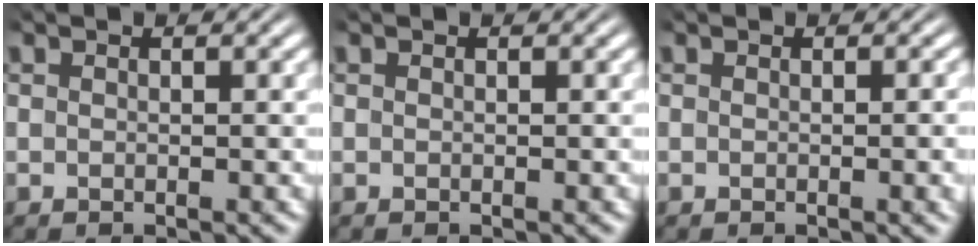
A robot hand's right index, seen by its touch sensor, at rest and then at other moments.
{"total": 0.0}
{"total": 0.8, "force": [0.0, 0.1, 0.8], "torque": [-0.010, 0.005, -0.004]}